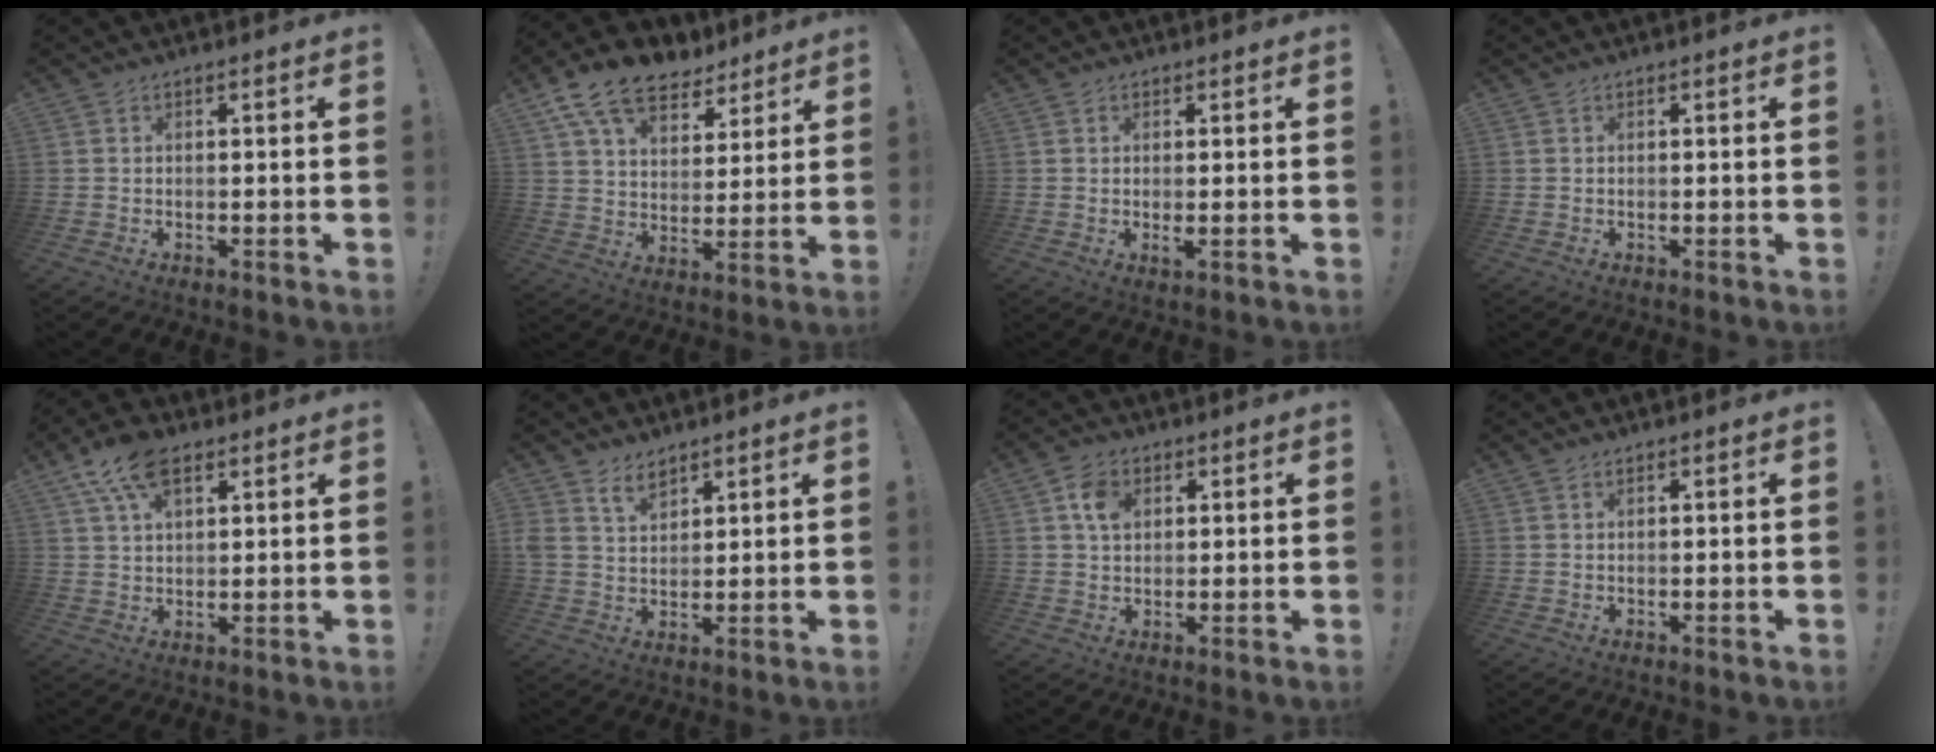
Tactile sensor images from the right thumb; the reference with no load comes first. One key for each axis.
{"total": 14.5, "fx": 9.9, "fy": 8.4, "fz": 6.5, "tx": -0.117, "ty": -0.060, "tz": 0.185}
{"total": 1.7, "fx": 0.4, "fy": 0.2, "fz": 1.7, "tx": -0.026, "ty": -0.005, "tz": 0.007}
{"total": 0.0}
{"total": 11.1, "fx": 6.4, "fy": 5.6, "fz": 7.2, "tx": -0.123, "ty": -0.017, "tz": 0.120}
{"total": 6.2, "fx": 4.4, "fy": 3.5, "fz": 2.5, "tx": -0.055, "ty": -0.017, "tz": 0.086}
{"total": 6.7, "fx": 2.5, "fy": 5.0, "fz": 3.7, "tx": -0.059, "ty": 0.002, "tz": 0.047}
{"total": 0.5, "fx": 0.4, "fy": 0.1, "fz": 0.3, "tx": -0.012, "ty": 0.003, "tz": 0.009}